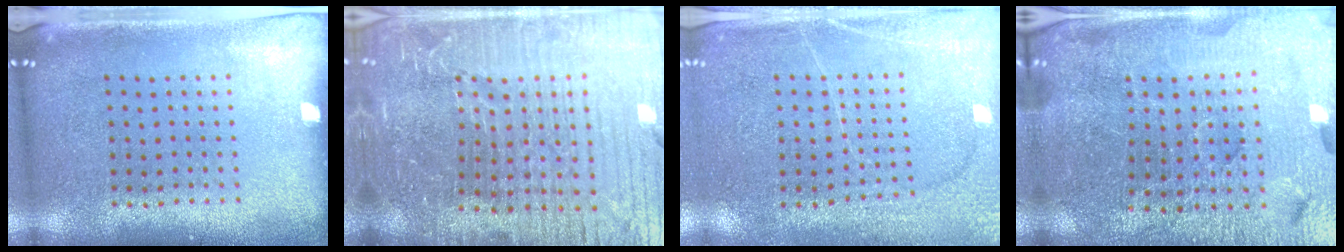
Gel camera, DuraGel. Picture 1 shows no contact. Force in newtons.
{"total": 6.9, "press": 6.0, "slide": 3.4}
{"total": 2.8, "press": 2.7, "slide": 0.8}
{"total": 4.9, "press": 4.7, "slide": 1.4}